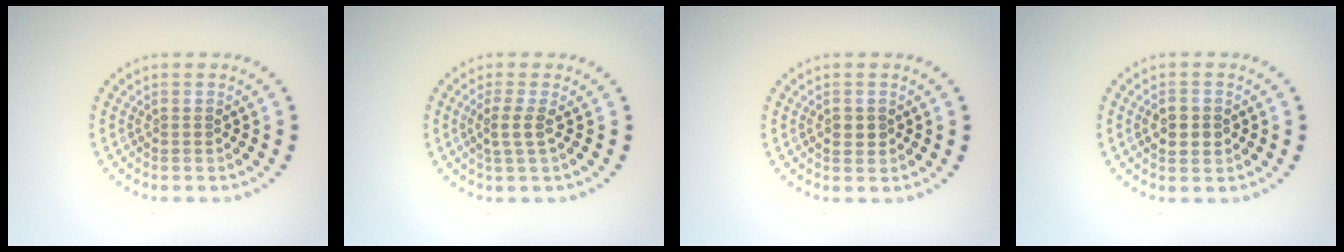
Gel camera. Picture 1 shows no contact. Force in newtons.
{"total": 1.8, "press": 1.3, "slide": 1.3}
{"total": 1.5, "press": 1.5, "slide": 0.1}
{"total": 2.7, "press": 2.7, "slide": 0.1}